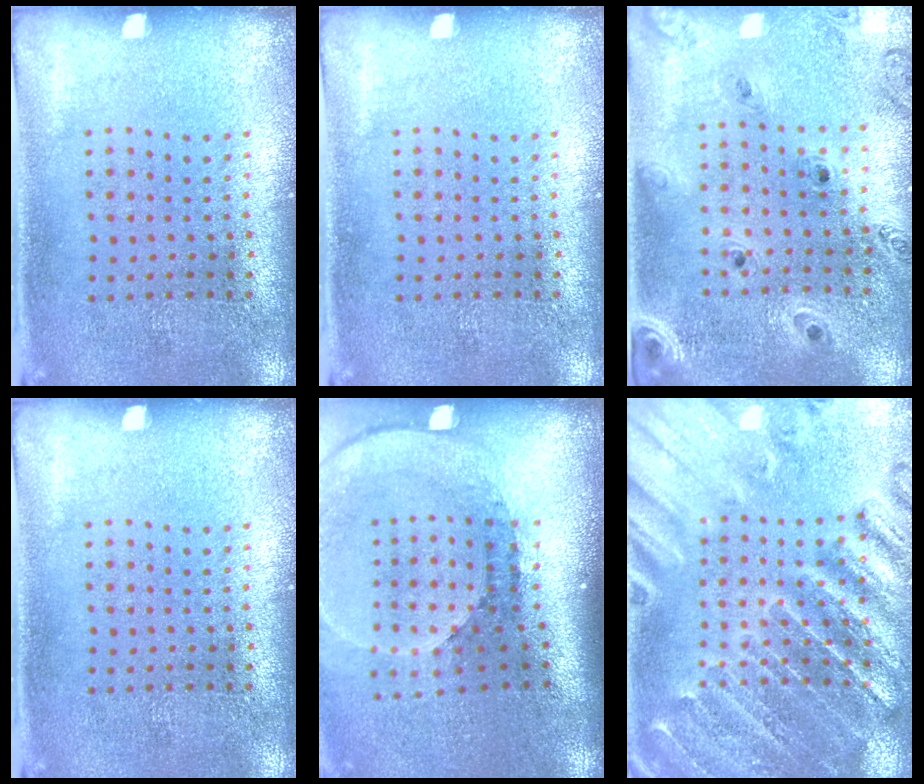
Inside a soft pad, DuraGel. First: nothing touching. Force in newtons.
{"total": 0.0}
{"total": 1.4, "press": 1.3, "slide": 0.2}
{"total": 0.0}
{"total": 2.7, "press": 1.8, "slide": 1.9}
{"total": 2.8, "press": 2.7, "slide": 0.3}